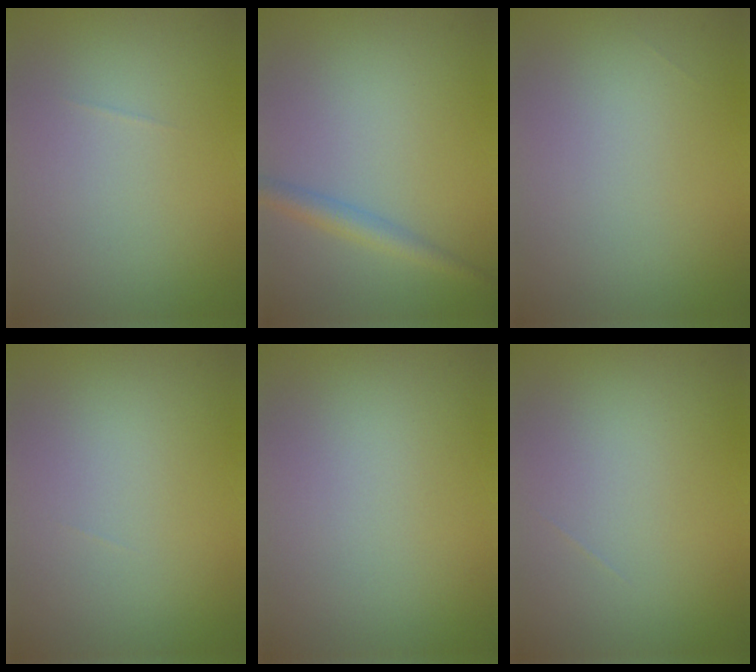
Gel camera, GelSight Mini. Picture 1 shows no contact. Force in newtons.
{"total": 2.2, "press": 2.2, "slide": 0.1}
{"total": 0.0}
{"total": 0.0}
{"total": 0.0}
{"total": 0.0}